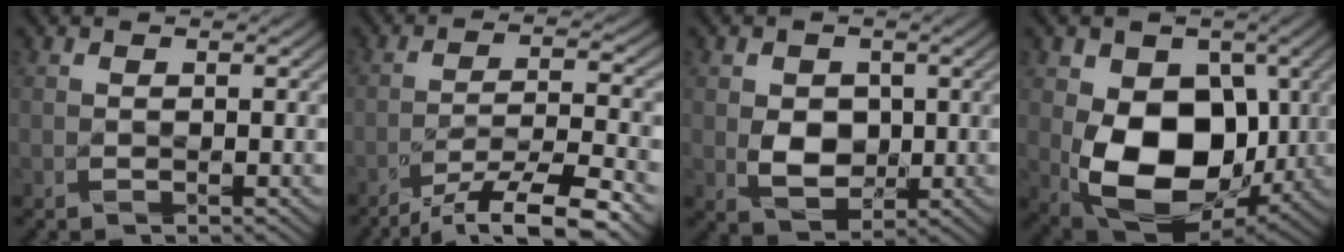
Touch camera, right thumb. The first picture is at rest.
{"total": 11.1, "force": [-8.3, 1.4, 7.2], "torque": [-0.139, -0.002, -0.135]}
{"total": 5.2, "force": [0.1, 3.9, 3.4], "torque": [-0.080, -0.001, -0.001]}
{"total": 13.4, "force": [-0.4, 9.1, 9.8], "torque": [-0.179, -0.020, -0.004]}